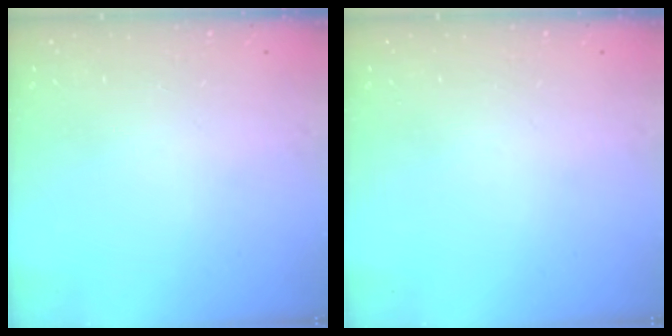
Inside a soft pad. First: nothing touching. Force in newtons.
{"total": 0.0}